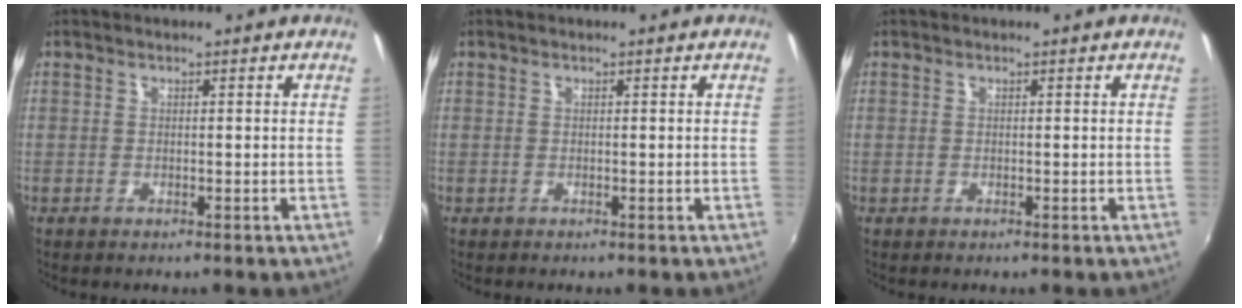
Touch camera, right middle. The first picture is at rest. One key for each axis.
{"total": 0.0}
{"total": 0.0}